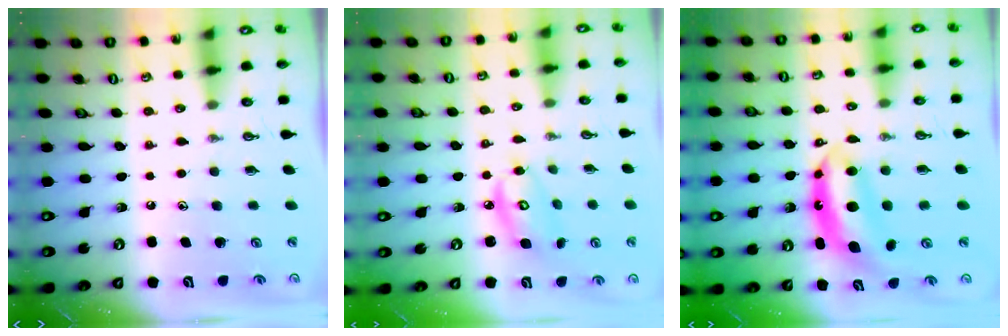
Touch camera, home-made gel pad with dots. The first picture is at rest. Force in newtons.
{"total": 7.7, "press": 7.7, "slide": 0.2}
{"total": 7.2, "press": 7.2, "slide": 0.7}